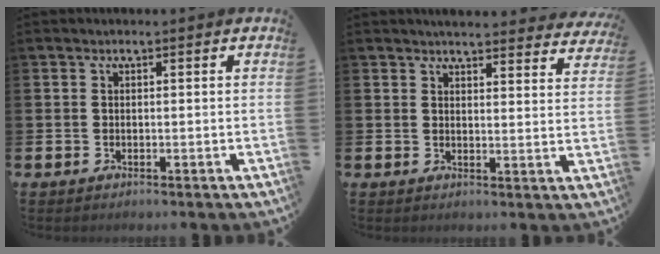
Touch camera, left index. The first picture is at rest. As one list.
[{"total": 4.1, "force": [4.1, 0.3, 0.4], "torque": [-0.007, -0.025, 0.072]}]